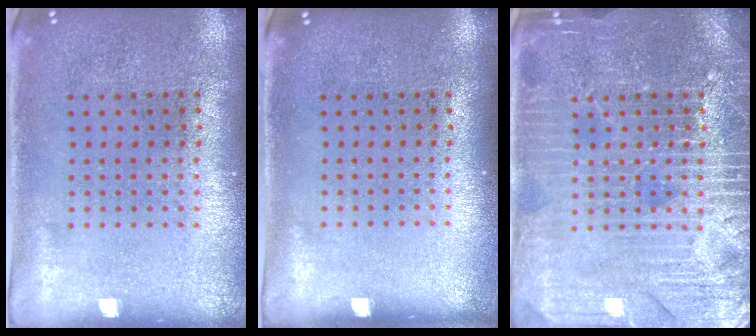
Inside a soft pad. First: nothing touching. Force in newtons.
{"total": 0.0}
{"total": 4.0, "press": 4.0, "slide": 0.4}